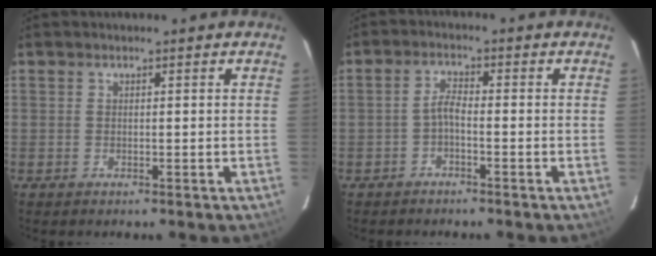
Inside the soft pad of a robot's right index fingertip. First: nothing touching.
{"total": 2.2, "force": [-1.3, 0.4, 1.7], "torque": [-0.041, 0.009, -0.028]}